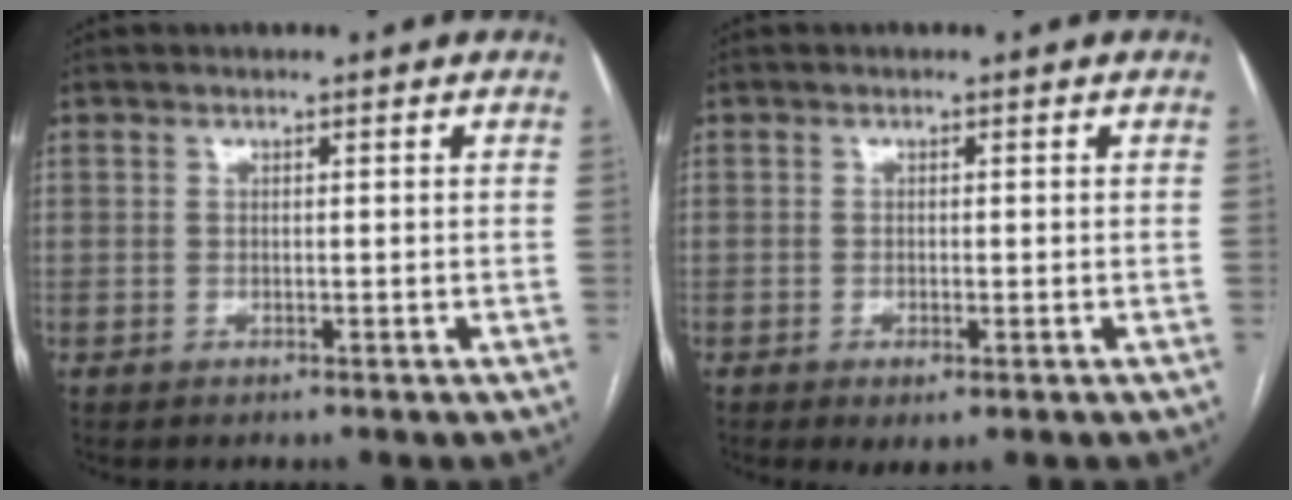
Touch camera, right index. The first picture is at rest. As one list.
[{"total": 2.2, "force": [-1.0, 0.6, 1.8], "torque": [-0.027, -0.003, -0.010]}]